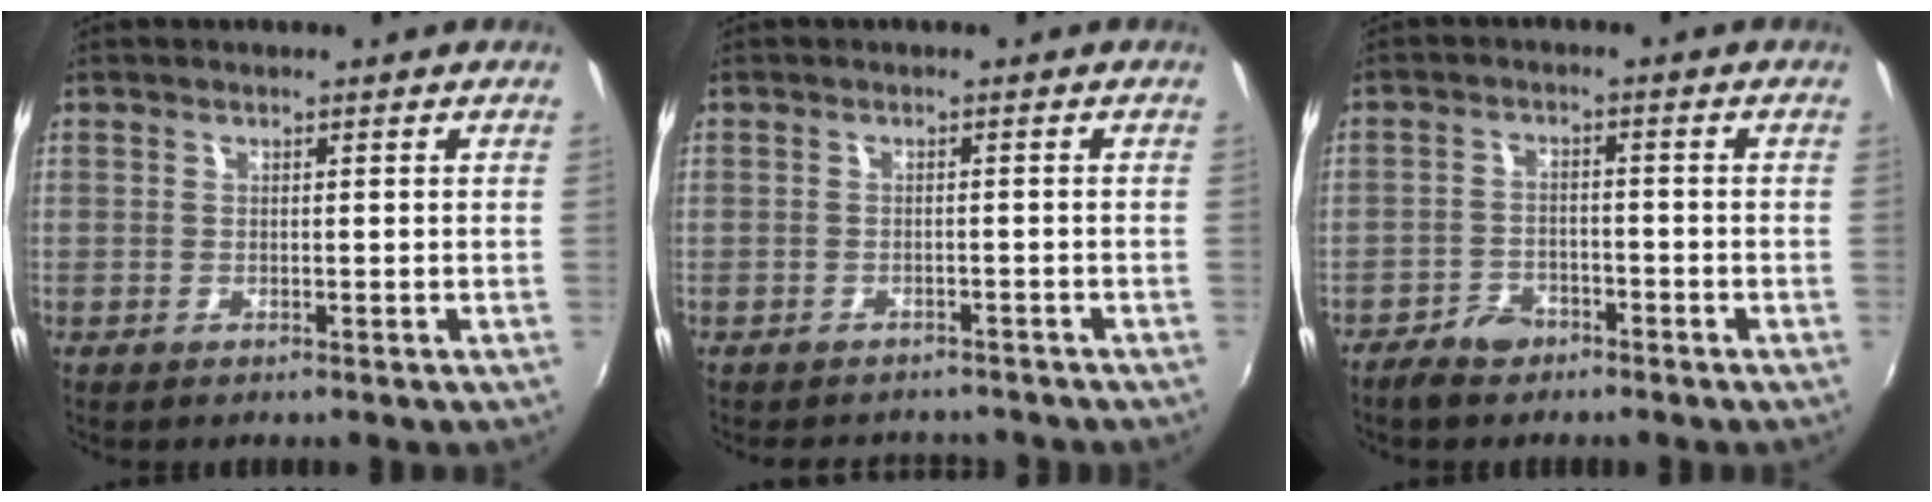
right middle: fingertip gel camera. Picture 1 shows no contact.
{"total": 5.5, "force": [-4.7, 2.4, 1.3], "torque": [-0.030, -0.001, -0.063]}
{"total": 5.1, "force": [-4.0, 2.7, 1.6], "torque": [-0.050, 0.009, -0.068]}